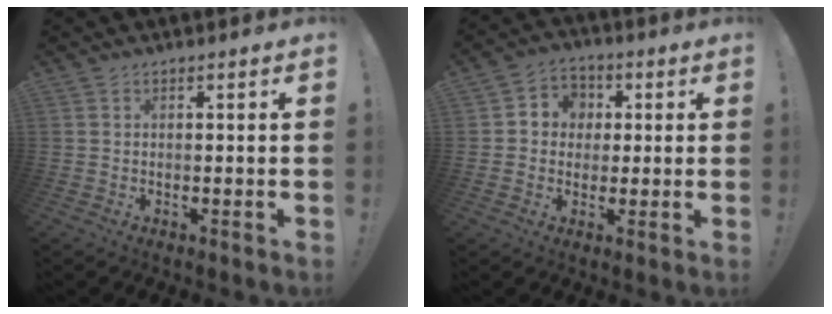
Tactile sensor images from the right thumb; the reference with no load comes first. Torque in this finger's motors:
{"motor_torque": [0.63, 0.76, 0.33, 0.15, -0.02]}